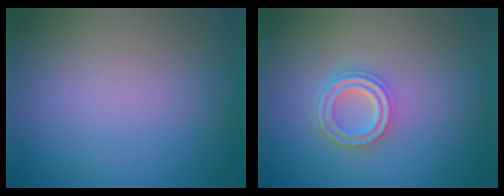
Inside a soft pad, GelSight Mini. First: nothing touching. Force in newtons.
{"total": 3.5, "press": 2.6, "slide": 2.3}